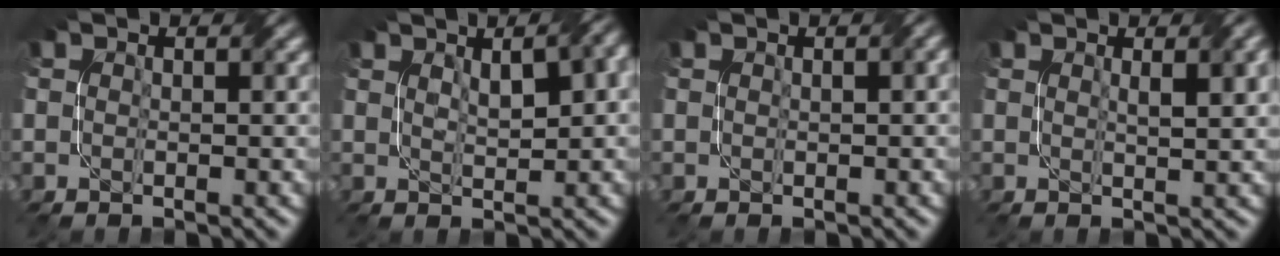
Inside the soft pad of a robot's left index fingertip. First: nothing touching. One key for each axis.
{"total": 6.2, "fx": 2.3, "fy": 2.3, "fz": 5.3, "tx": -0.061, "ty": 0.021, "tz": 0.026}
{"total": 1.3, "fx": 0.4, "fy": 0.2, "fz": 1.2, "tx": -0.017, "ty": 0.002, "tz": 0.006}
{"total": 3.3, "fx": 1.2, "fy": 1.0, "fz": 2.9, "tx": -0.028, "ty": 0.003, "tz": 0.018}